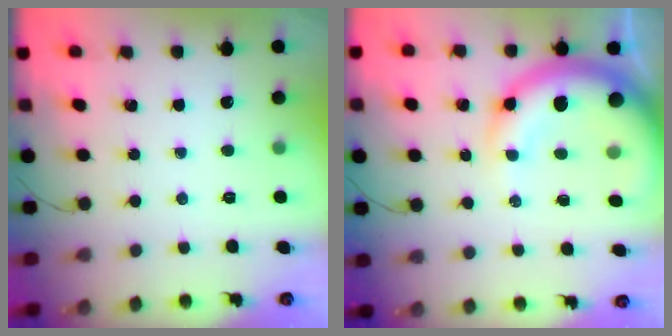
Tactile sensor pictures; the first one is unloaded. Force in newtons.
{"total": 13.5, "press": 13.2, "slide": 2.5}